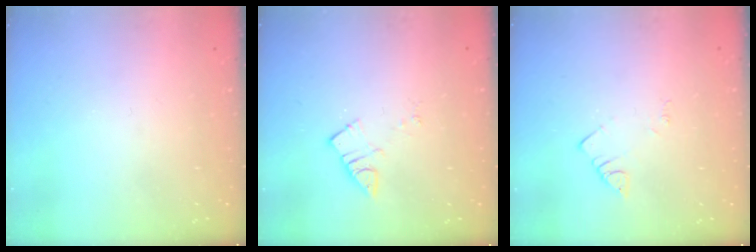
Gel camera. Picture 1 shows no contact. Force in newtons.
{"total": 4.5, "press": 4.5, "slide": 0.4}
{"total": 2.2, "press": 2.2, "slide": 0.4}